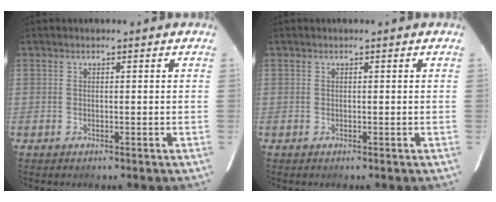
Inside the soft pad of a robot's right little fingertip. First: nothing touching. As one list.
[{"total": 0.0}]